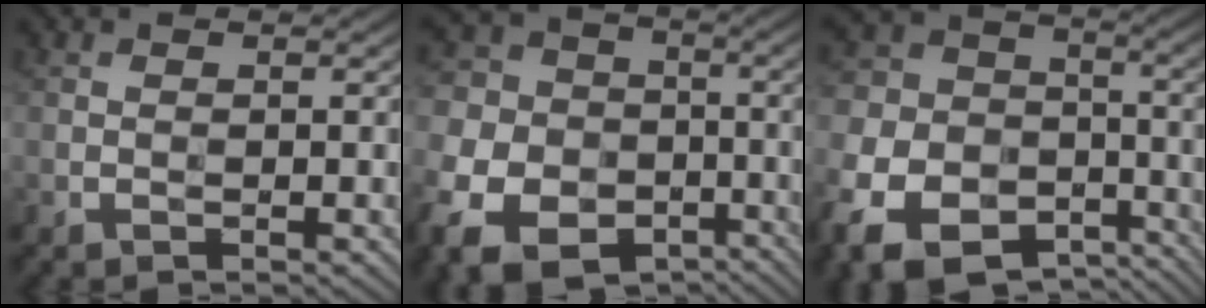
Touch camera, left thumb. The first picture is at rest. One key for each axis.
{"total": 16.4, "fx": -7.7, "fy": 12.5, "fz": 7.3, "tx": -0.212, "ty": -0.057, "tz": -0.136}
{"total": 16.5, "fx": -8.9, "fy": 11.2, "fz": 8.3, "tx": -0.227, "ty": -0.063, "tz": -0.154}